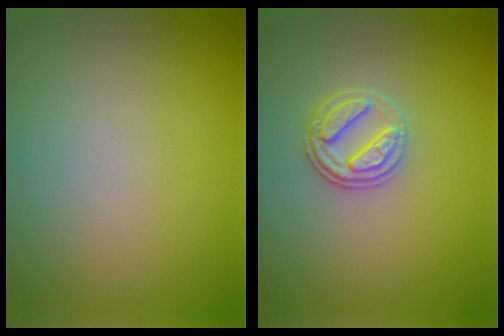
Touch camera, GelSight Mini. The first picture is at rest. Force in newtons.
{"total": 2.7, "press": 2.6, "slide": 0.8}